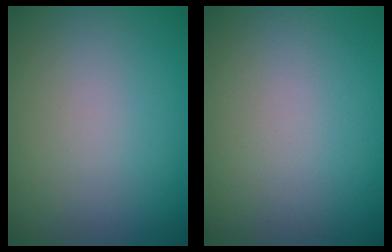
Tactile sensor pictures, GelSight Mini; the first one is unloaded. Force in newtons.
{"total": 0.0}